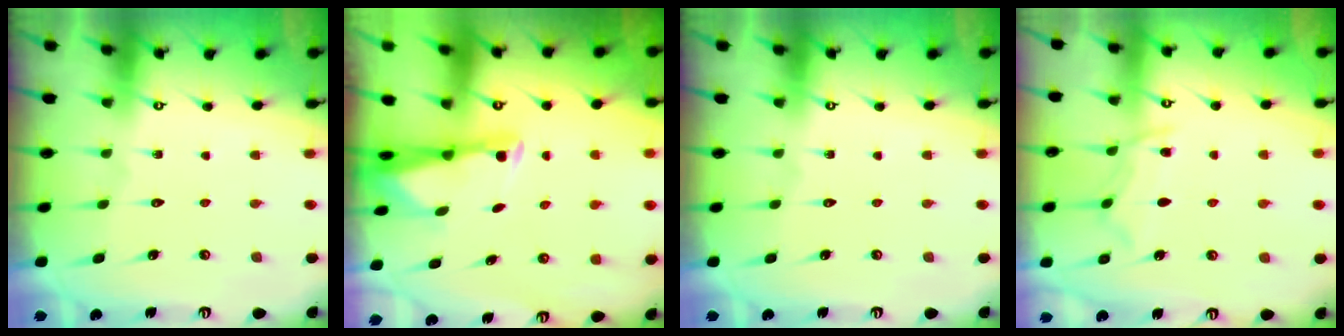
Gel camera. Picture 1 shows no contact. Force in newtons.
{"total": 2.7, "press": 2.7, "slide": 0.5}
{"total": 0.0}
{"total": 6.8, "press": 6.7, "slide": 0.8}